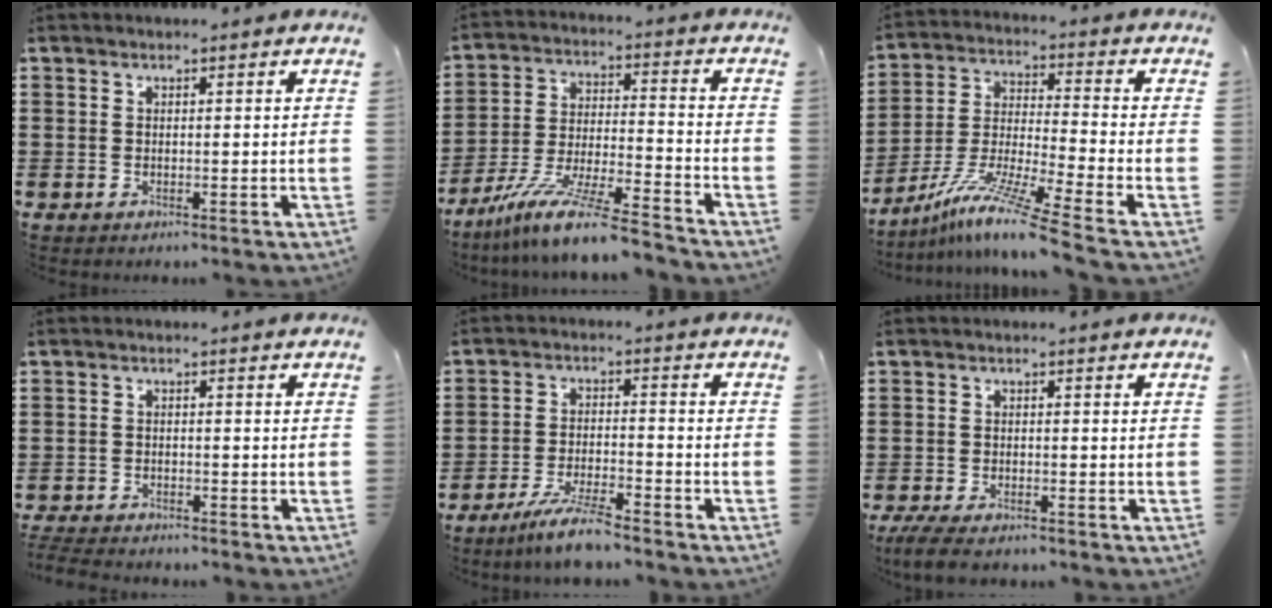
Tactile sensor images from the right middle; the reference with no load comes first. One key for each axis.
{"total": 11.1, "fx": -9.5, "fy": -0.2, "fz": 5.7, "tx": -0.117, "ty": 0.003, "tz": -0.190}
{"total": 10.6, "fx": -8.2, "fy": -0.7, "fz": 6.5, "tx": -0.137, "ty": -0.010, "tz": -0.171}
{"total": 2.5, "fx": -2.5, "fy": 0.2, "fz": 0.3, "tx": -0.014, "ty": -0.003, "tz": -0.055}
{"total": 6.1, "fx": -5.1, "fy": 0.1, "fz": 3.2, "tx": -0.071, "ty": -0.013, "tz": -0.098}
{"total": 2.8, "fx": -2.4, "fy": 0.5, "fz": 1.4, "tx": -0.045, "ty": -0.006, "tz": -0.054}